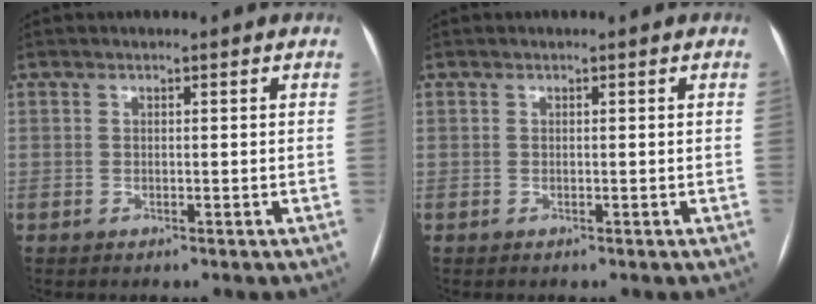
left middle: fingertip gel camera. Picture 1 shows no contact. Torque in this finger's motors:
{"motor_torque": [-0.02, 0.04, 0.00, -0.03]}